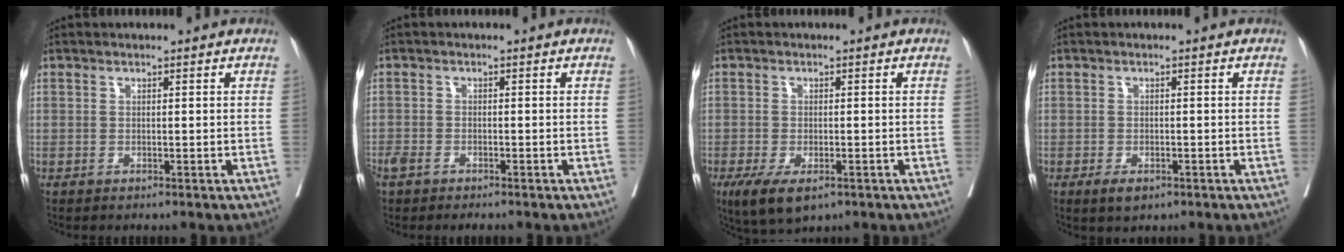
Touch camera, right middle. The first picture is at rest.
{"total": 4.9, "force": [-3.7, 2.0, 2.5], "torque": [-0.050, -0.009, -0.061]}
{"total": 6.5, "force": [-3.8, 2.5, 4.7], "torque": [-0.080, -0.015, -0.061]}
{"total": 2.7, "force": [-1.5, 1.2, 1.8], "torque": [-0.032, -0.003, -0.019]}